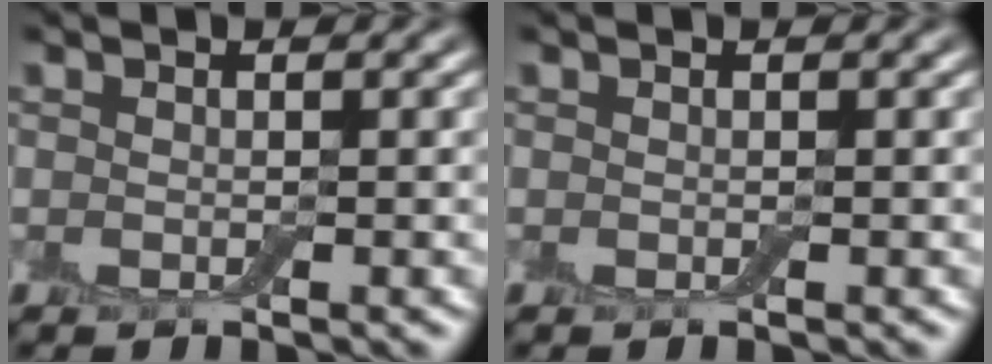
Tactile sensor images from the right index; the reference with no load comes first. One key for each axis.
{"total": 0.0}